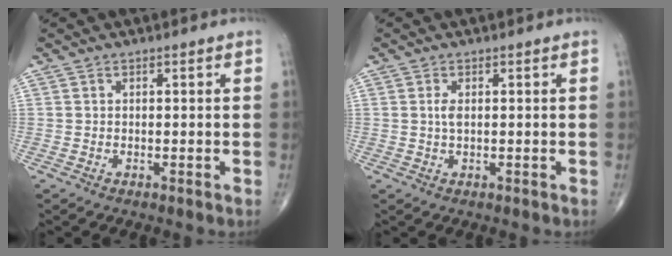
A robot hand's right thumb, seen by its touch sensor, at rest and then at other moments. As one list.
[{"total": 1.7, "force": [0.3, 0.7, 1.5], "torque": [-0.034, 0.000, 0.008]}]